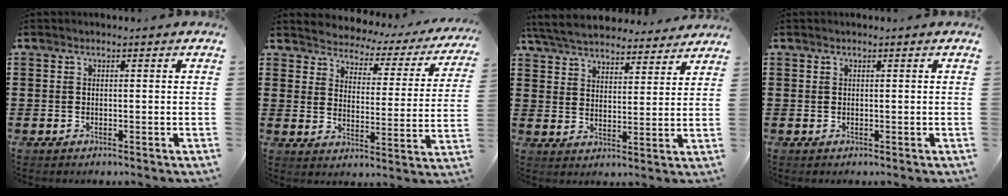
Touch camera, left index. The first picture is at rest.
{"total": 2.6, "force": [2.6, 0.6, -0.3], "torque": [-0.017, -0.028, 0.033]}
{"total": 6.2, "force": [6.0, 0.8, 1.2], "torque": [-0.052, -0.030, 0.107]}
{"total": 0.0}